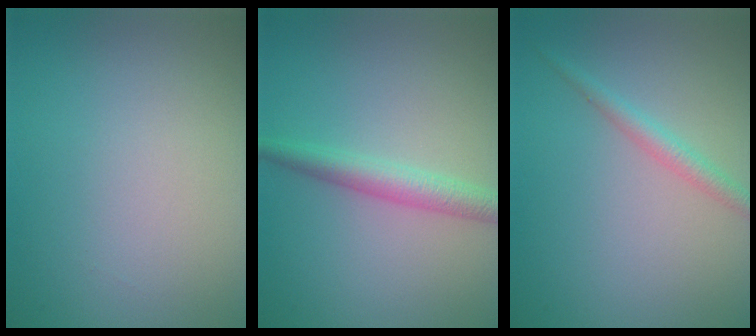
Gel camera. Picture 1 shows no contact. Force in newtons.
{"total": 2.9, "press": 2.9, "slide": 0.0}
{"total": 1.8, "press": 1.8, "slide": 0.1}